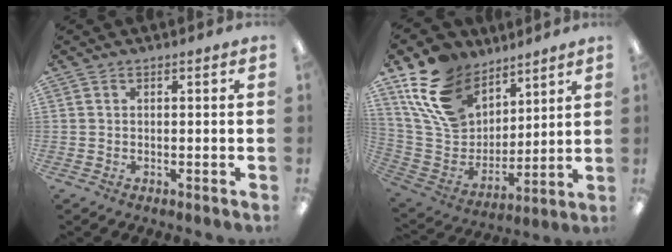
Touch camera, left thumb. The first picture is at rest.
{"total": 18.8, "force": [12.0, 12.0, 8.2], "torque": [-0.184, -0.056, 0.230]}